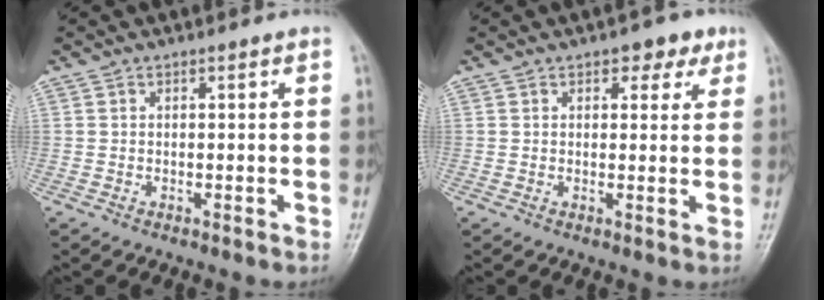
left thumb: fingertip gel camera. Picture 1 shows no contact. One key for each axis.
{"total": 4.4, "fx": 2.5, "fy": 2.5, "fz": 2.7, "tx": -0.007, "ty": -0.007, "tz": 0.026}